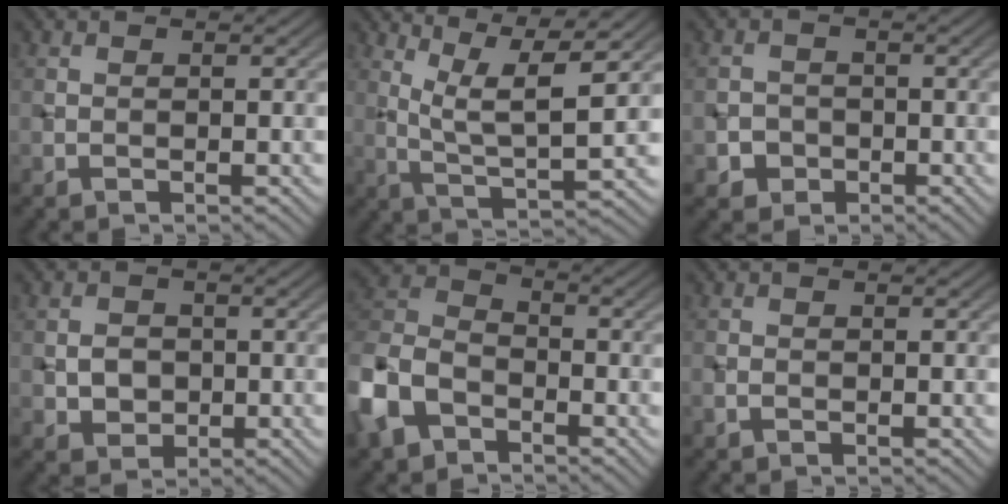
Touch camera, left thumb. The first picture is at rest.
{"total": 8.5, "force": [4.3, 1.4, 7.2], "torque": [-0.137, 0.007, 0.087]}
{"total": 2.4, "force": [-1.0, 2.1, 0.6], "torque": [-0.001, 0.001, -0.025]}
{"total": 2.9, "force": [-0.3, 2.5, 1.5], "torque": [-0.032, -0.001, -0.010]}
{"total": 8.9, "force": [-4.9, 5.6, 4.9], "torque": [-0.128, -0.006, -0.123]}
{"total": 0.8, "force": [-0.4, 0.5, 0.4], "torque": [-0.010, -0.001, -0.008]}